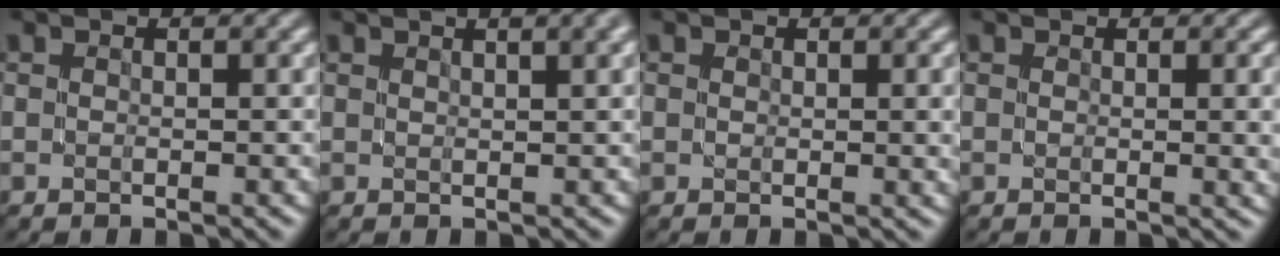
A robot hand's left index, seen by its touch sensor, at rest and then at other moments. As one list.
[{"total": 7.2, "force": [4.2, 3.0, 5.0], "torque": [-0.027, 0.049, 0.019]}, {"total": 1.9, "force": [0.5, 0.6, 1.7], "torque": [-0.021, -0.003, 0.010]}, {"total": 3.1, "force": [0.5, 1.0, 2.9], "torque": [-0.025, 0.001, 0.007]}]